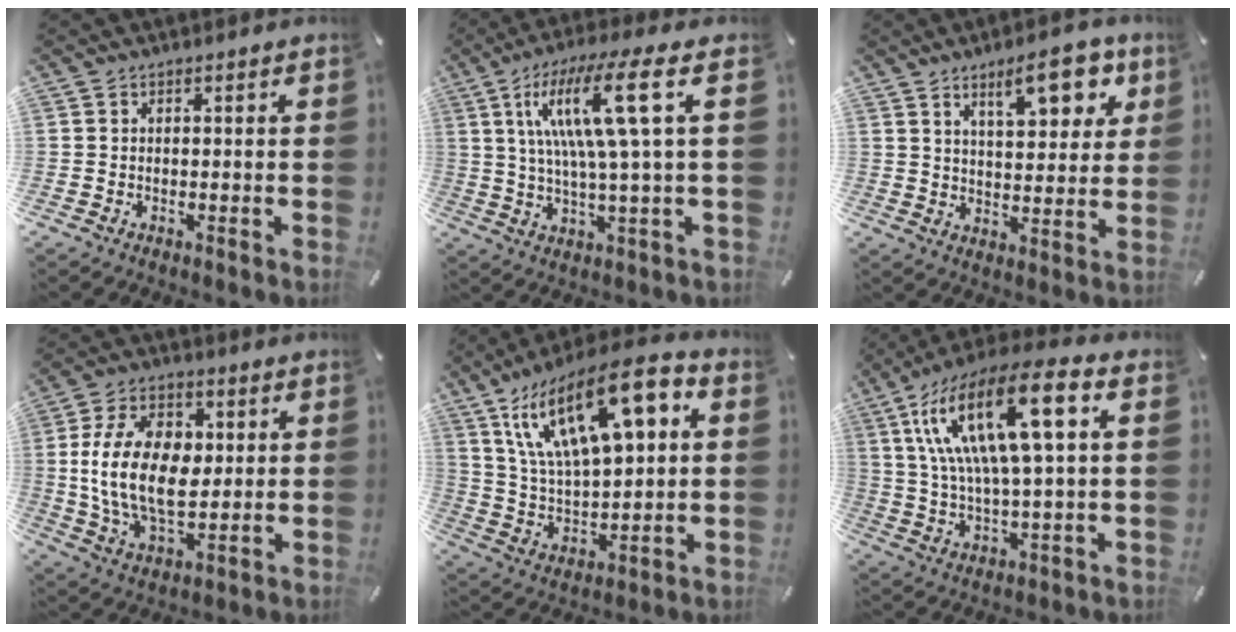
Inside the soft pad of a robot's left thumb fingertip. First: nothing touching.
{"total": 16.8, "force": [5.4, 2.2, 15.8], "torque": [-0.313, -0.008, 0.071]}
{"total": 12.7, "force": [7.2, 5.4, 8.9], "torque": [-0.114, -0.031, 0.117]}
{"total": 17.3, "force": [1.5, 11.2, 13.2], "torque": [-0.256, 0.011, 0.026]}
{"total": 22.3, "force": [10.4, 9.5, 17.3], "torque": [-0.332, -0.041, 0.168]}
{"total": 19.7, "force": [7.3, 5.8, 17.3], "torque": [-0.371, -0.018, 0.108]}